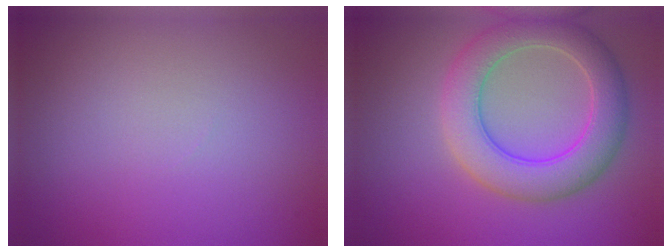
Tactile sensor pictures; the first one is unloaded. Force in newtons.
{"total": 6.2, "press": 6.1, "slide": 0.5}